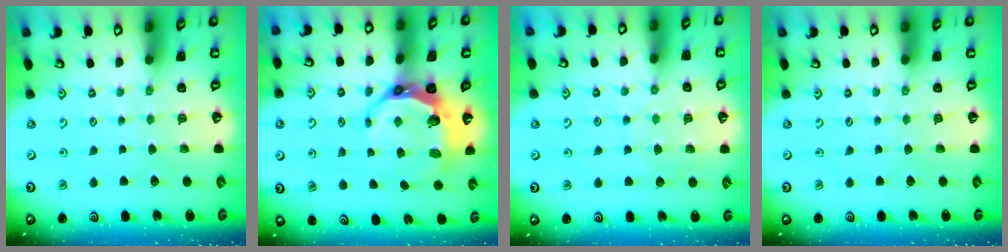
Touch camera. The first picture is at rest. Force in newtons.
{"total": 9.6, "press": 8.7, "slide": 4.1}
{"total": 6.8, "press": 6.8, "slide": 0.6}
{"total": 0.0}